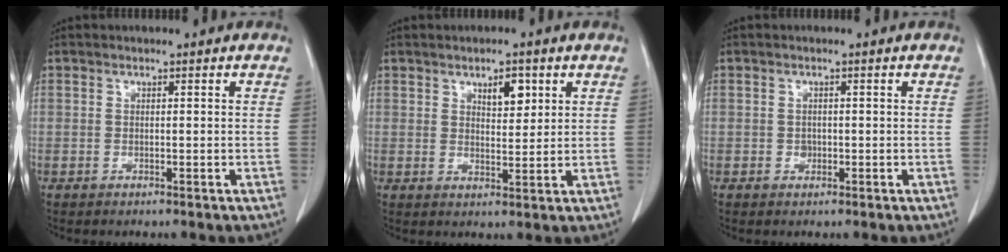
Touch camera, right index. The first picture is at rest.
{"total": 4.1, "force": [2.1, 1.7, 3.1], "torque": [-0.048, -0.002, 0.035]}
{"total": 0.9, "force": [-0.2, 0.8, 0.4], "torque": [-0.002, 0.003, 0.001]}